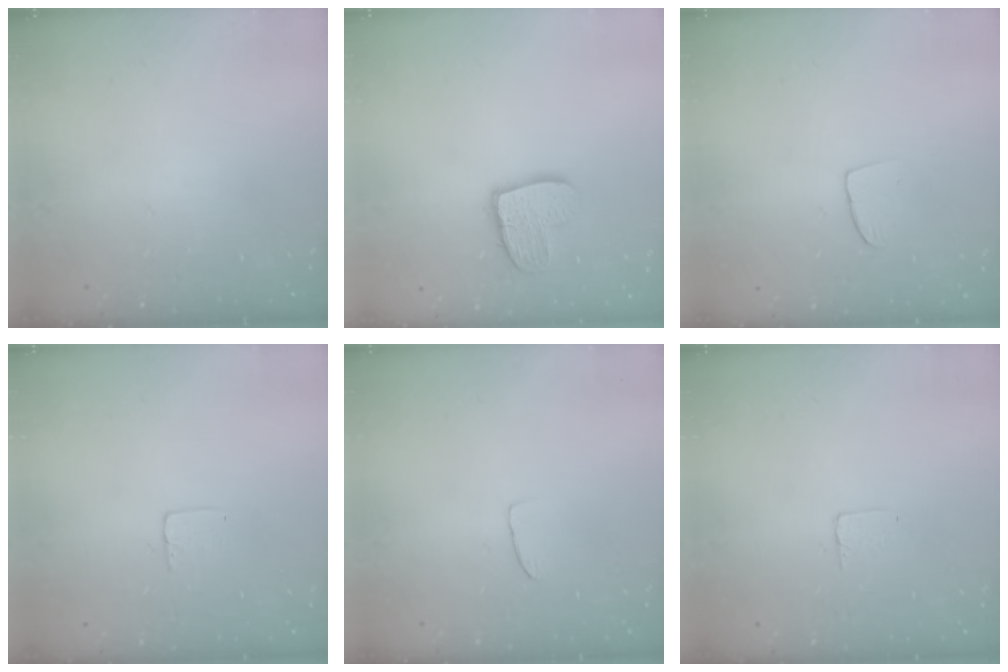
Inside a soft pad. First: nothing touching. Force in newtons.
{"total": 11.9, "press": 11.9, "slide": 0.9}
{"total": 5.8, "press": 5.7, "slide": 0.4}
{"total": 3.5, "press": 3.5, "slide": 0.2}
{"total": 2.6, "press": 2.6, "slide": 0.2}
{"total": 3.7, "press": 3.6, "slide": 0.3}